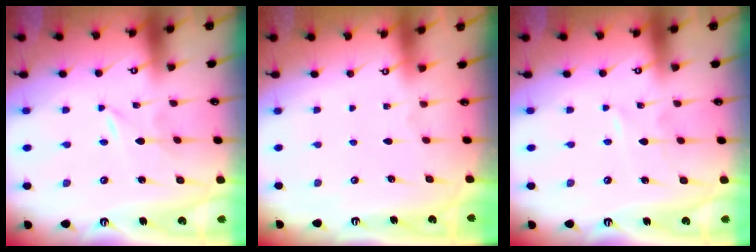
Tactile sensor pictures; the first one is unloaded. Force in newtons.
{"total": 0.0}
{"total": 1.6, "press": 1.6, "slide": 0.2}